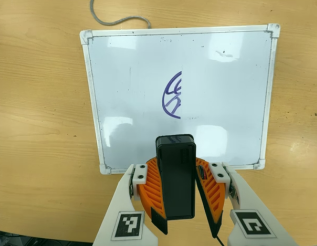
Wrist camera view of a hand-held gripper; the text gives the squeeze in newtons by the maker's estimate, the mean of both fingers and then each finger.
{"total": 10.3, "left": 10.7, "right": 9.9}